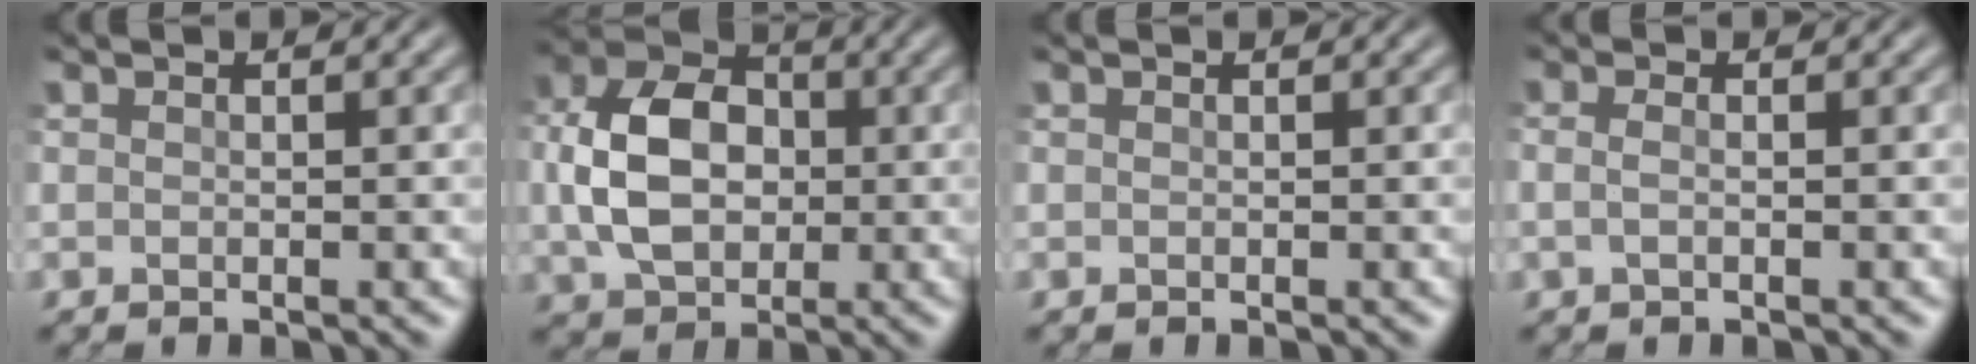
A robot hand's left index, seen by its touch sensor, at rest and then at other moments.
{"total": 7.8, "force": [0.2, 5.7, 5.4], "torque": [-0.113, 0.007, -0.005]}
{"total": 0.0}
{"total": 1.3, "force": [-0.1, 0.6, 1.2], "torque": [-0.024, -0.002, -0.010]}